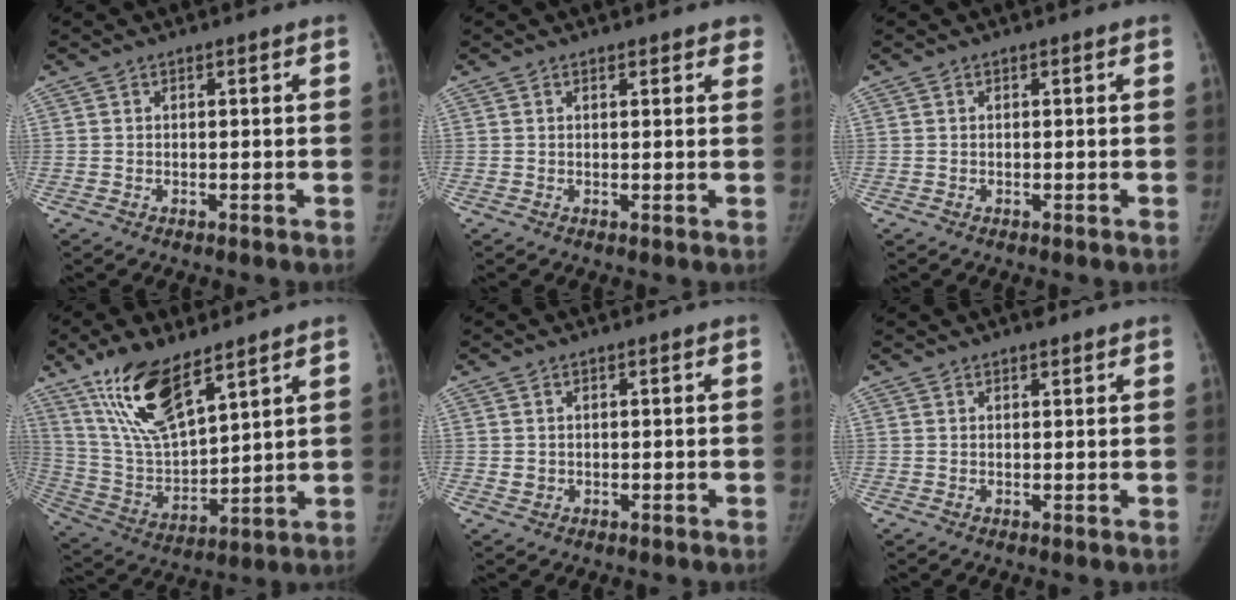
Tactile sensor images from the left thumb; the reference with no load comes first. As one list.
[{"total": 2.5, "force": [2.0, 1.0, 1.1], "torque": [0.011, -0.002, 0.016]}, {"total": 0.0}, {"total": 16.5, "force": [10.6, 5.7, 11.2], "torque": [-0.197, -0.049, 0.219]}, {"total": 1.3, "force": [0.3, 1.1, 0.6], "torque": [-0.007, -0.002, 0.010]}, {"total": 2.1, "force": [1.6, 0.7, 1.0], "torque": [-0.006, -0.004, 0.020]}]